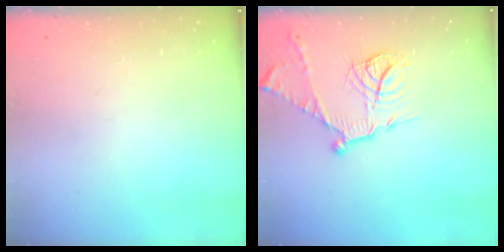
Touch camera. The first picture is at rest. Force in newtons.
{"total": 16.0, "press": 16.0, "slide": 1.4}